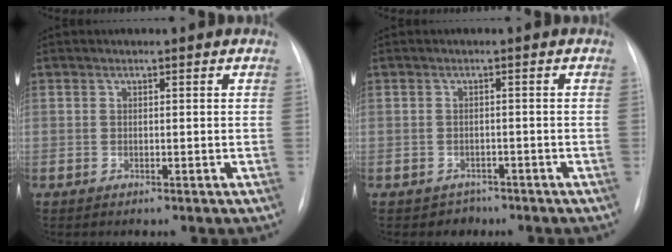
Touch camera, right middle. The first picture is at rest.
{"total": 2.2, "force": [-1.5, 1.5, -0.5], "torque": [0.002, 0.007, -0.022]}